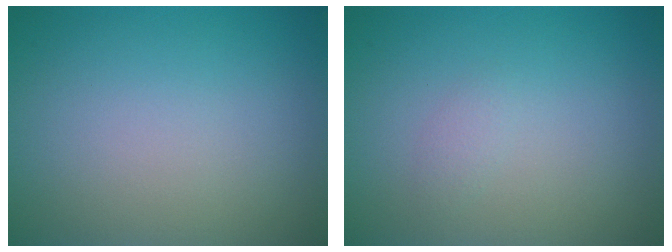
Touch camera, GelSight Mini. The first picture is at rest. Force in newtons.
{"total": 0.7, "press": 0.7, "slide": 0.0}